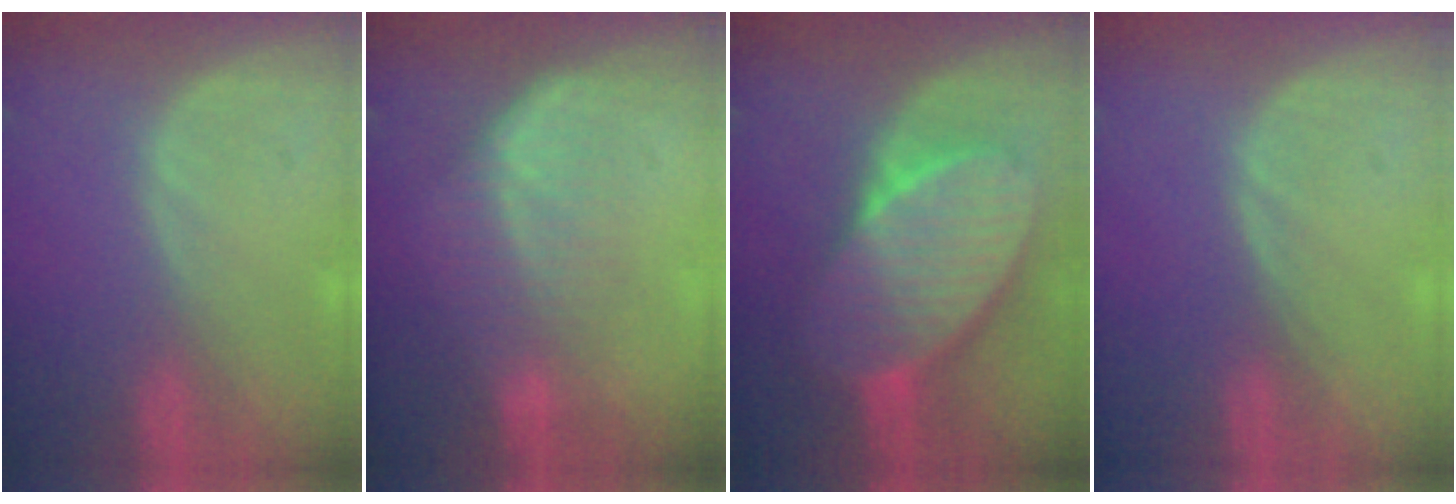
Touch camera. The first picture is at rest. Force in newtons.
{"total": 6.3, "press": 5.8, "slide": 2.4}
{"total": 10.6, "press": 10.6, "slide": 0.7}
{"total": 0.0}